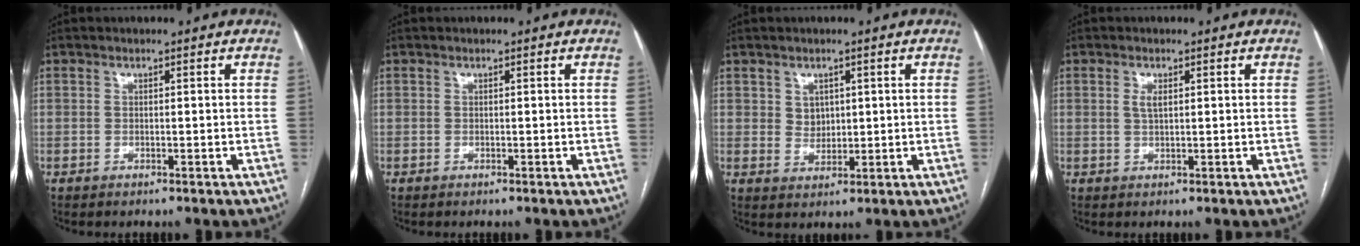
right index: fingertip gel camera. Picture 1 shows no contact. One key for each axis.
{"total": 0.0}
{"total": 2.7, "fx": 1.0, "fy": 2.3, "fz": 1.2, "tx": -0.019, "ty": -0.001, "tz": 0.024}
{"total": 1.8, "fx": 0.6, "fy": 0.7, "fz": 1.6, "tx": -0.034, "ty": 0.000, "tz": 0.013}